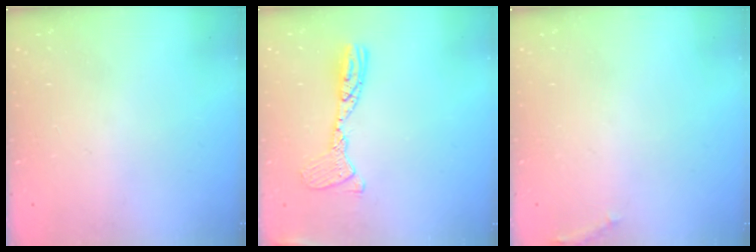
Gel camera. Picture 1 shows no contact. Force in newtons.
{"total": 12.0, "press": 11.9, "slide": 1.1}
{"total": 5.1, "press": 4.8, "slide": 1.8}